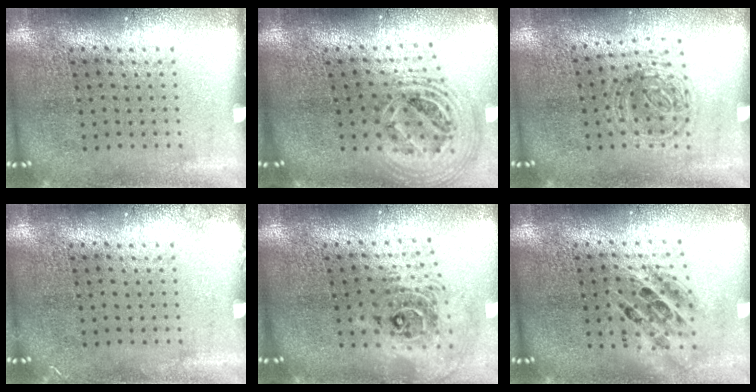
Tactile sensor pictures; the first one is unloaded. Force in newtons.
{"total": 2.4, "press": 1.8, "slide": 1.6}
{"total": 1.1, "press": 1.1, "slide": 0.3}
{"total": 0.6, "press": 0.5, "slide": 0.1}
{"total": 2.2, "press": 1.7, "slide": 1.5}
{"total": 1.7, "press": 1.4, "slide": 1.0}